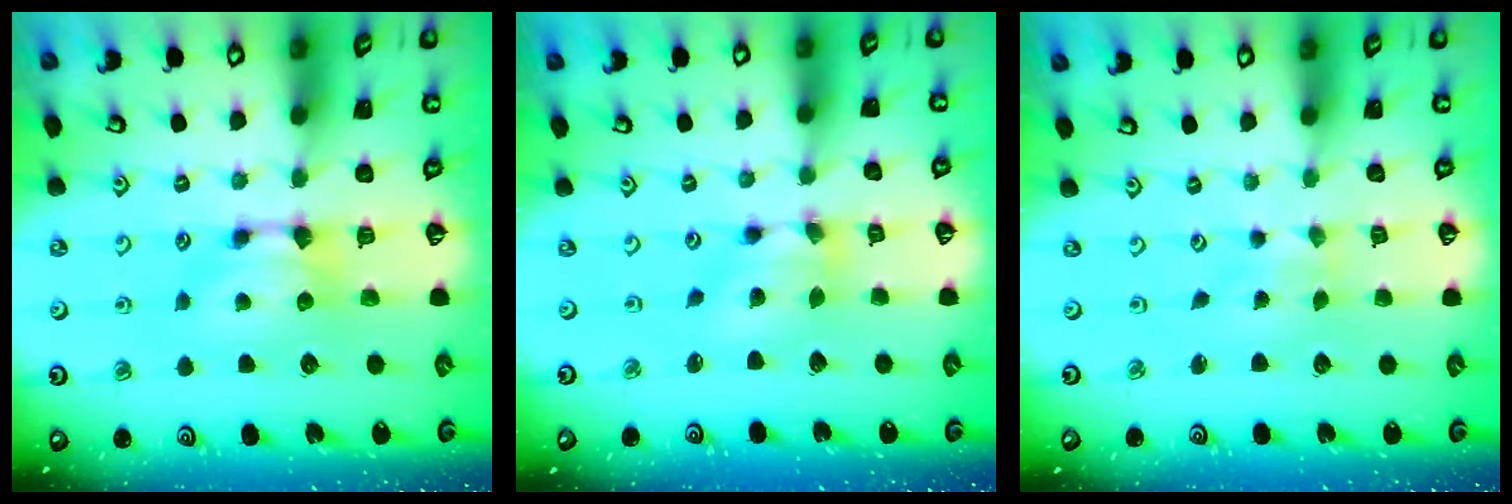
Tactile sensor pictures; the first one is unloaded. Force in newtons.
{"total": 4.3, "press": 3.9, "slide": 1.8}
{"total": 4.1, "press": 4.0, "slide": 0.6}